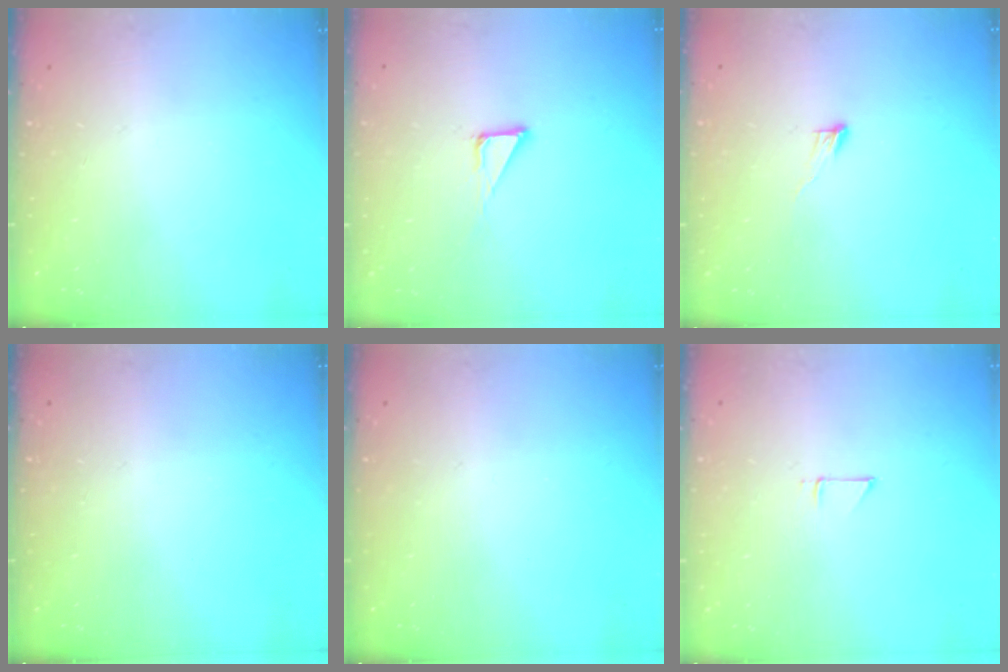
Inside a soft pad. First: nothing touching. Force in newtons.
{"total": 3.8, "press": 3.8, "slide": 0.0}
{"total": 3.8, "press": 3.8, "slide": 0.3}
{"total": 0.0}
{"total": 0.0}
{"total": 3.5, "press": 3.4, "slide": 0.4}